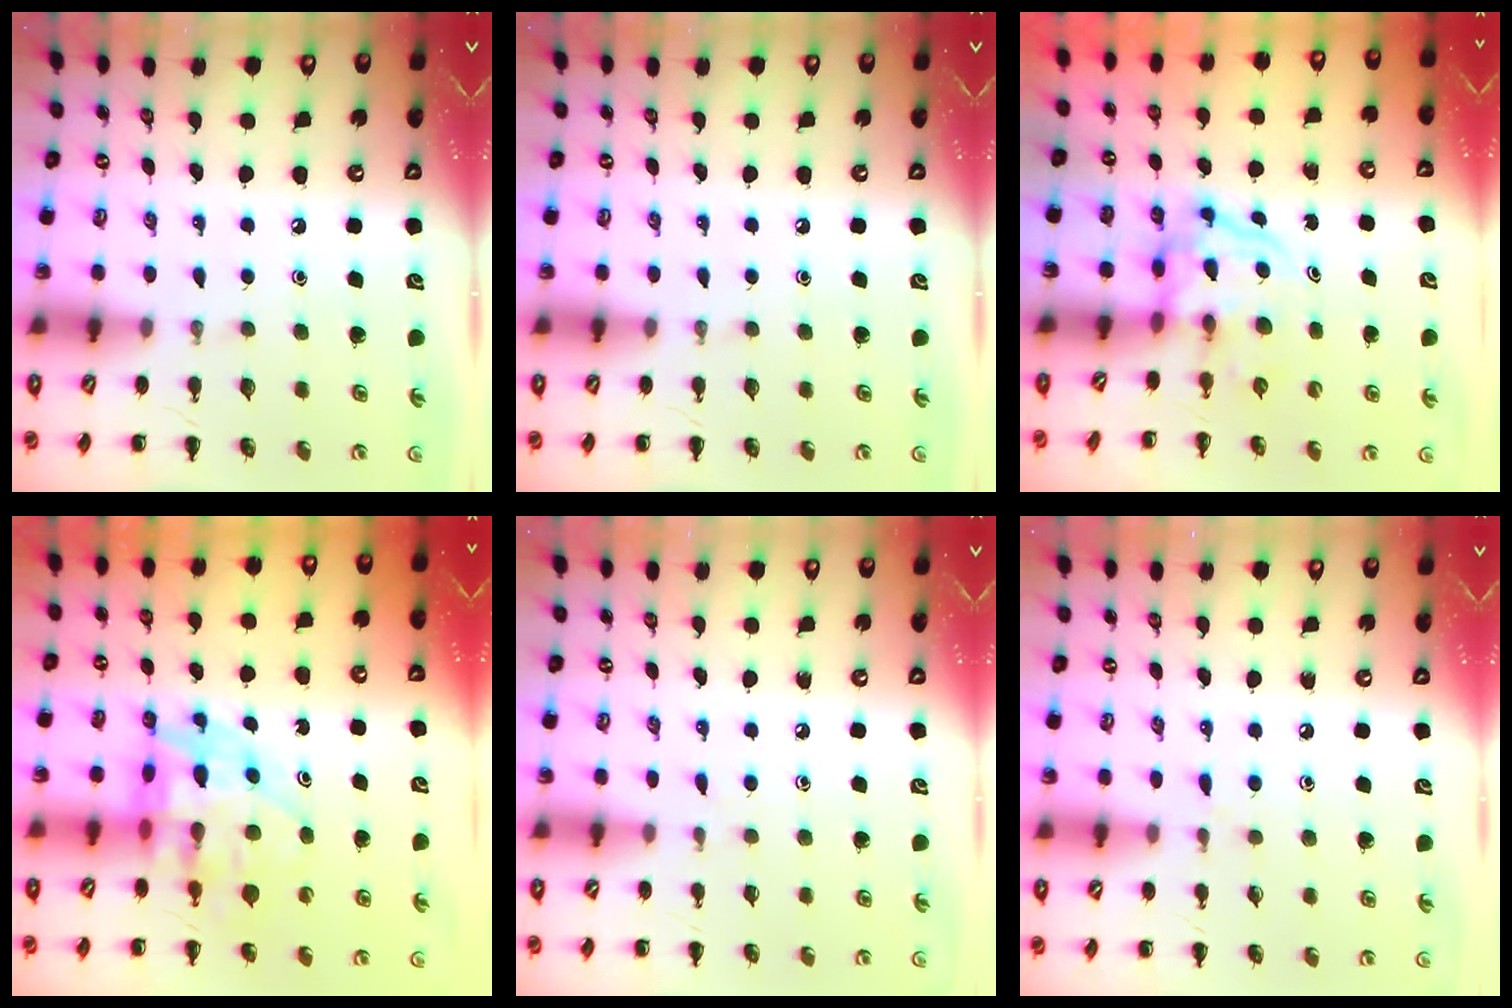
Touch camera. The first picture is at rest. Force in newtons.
{"total": 0.0}
{"total": 4.0, "press": 3.9, "slide": 0.6}
{"total": 10.9, "press": 10.4, "slide": 3.3}
{"total": 2.7, "press": 2.4, "slide": 1.4}
{"total": 4.0, "press": 3.6, "slide": 1.7}